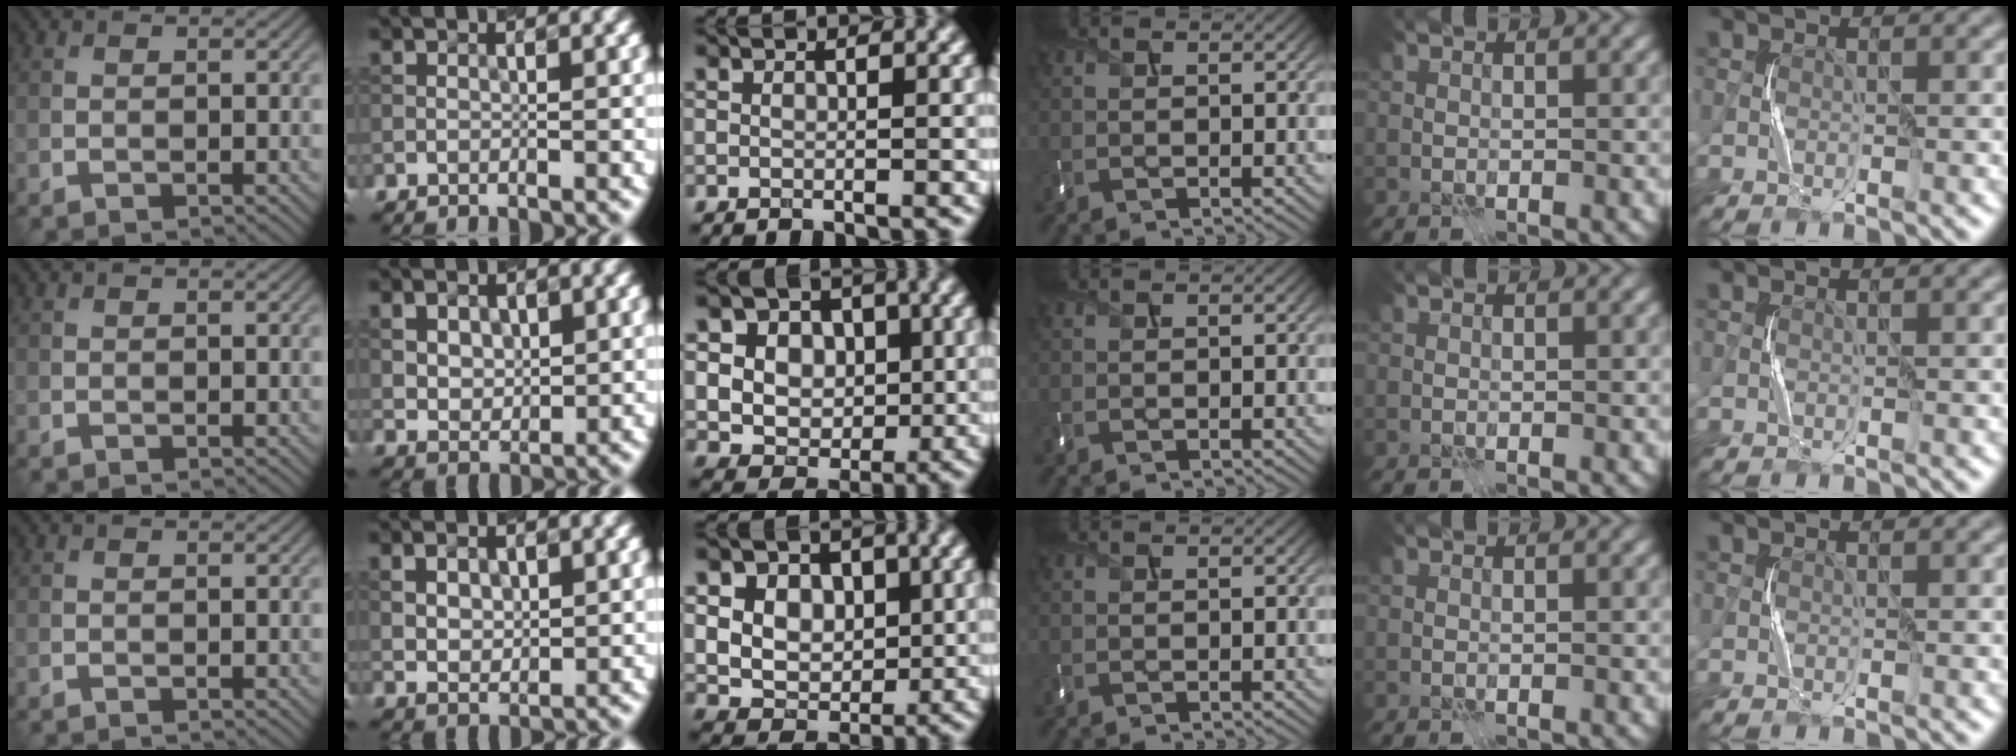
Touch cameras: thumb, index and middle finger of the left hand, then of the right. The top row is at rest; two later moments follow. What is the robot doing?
{"motion": "press", "object": "memory foam"}